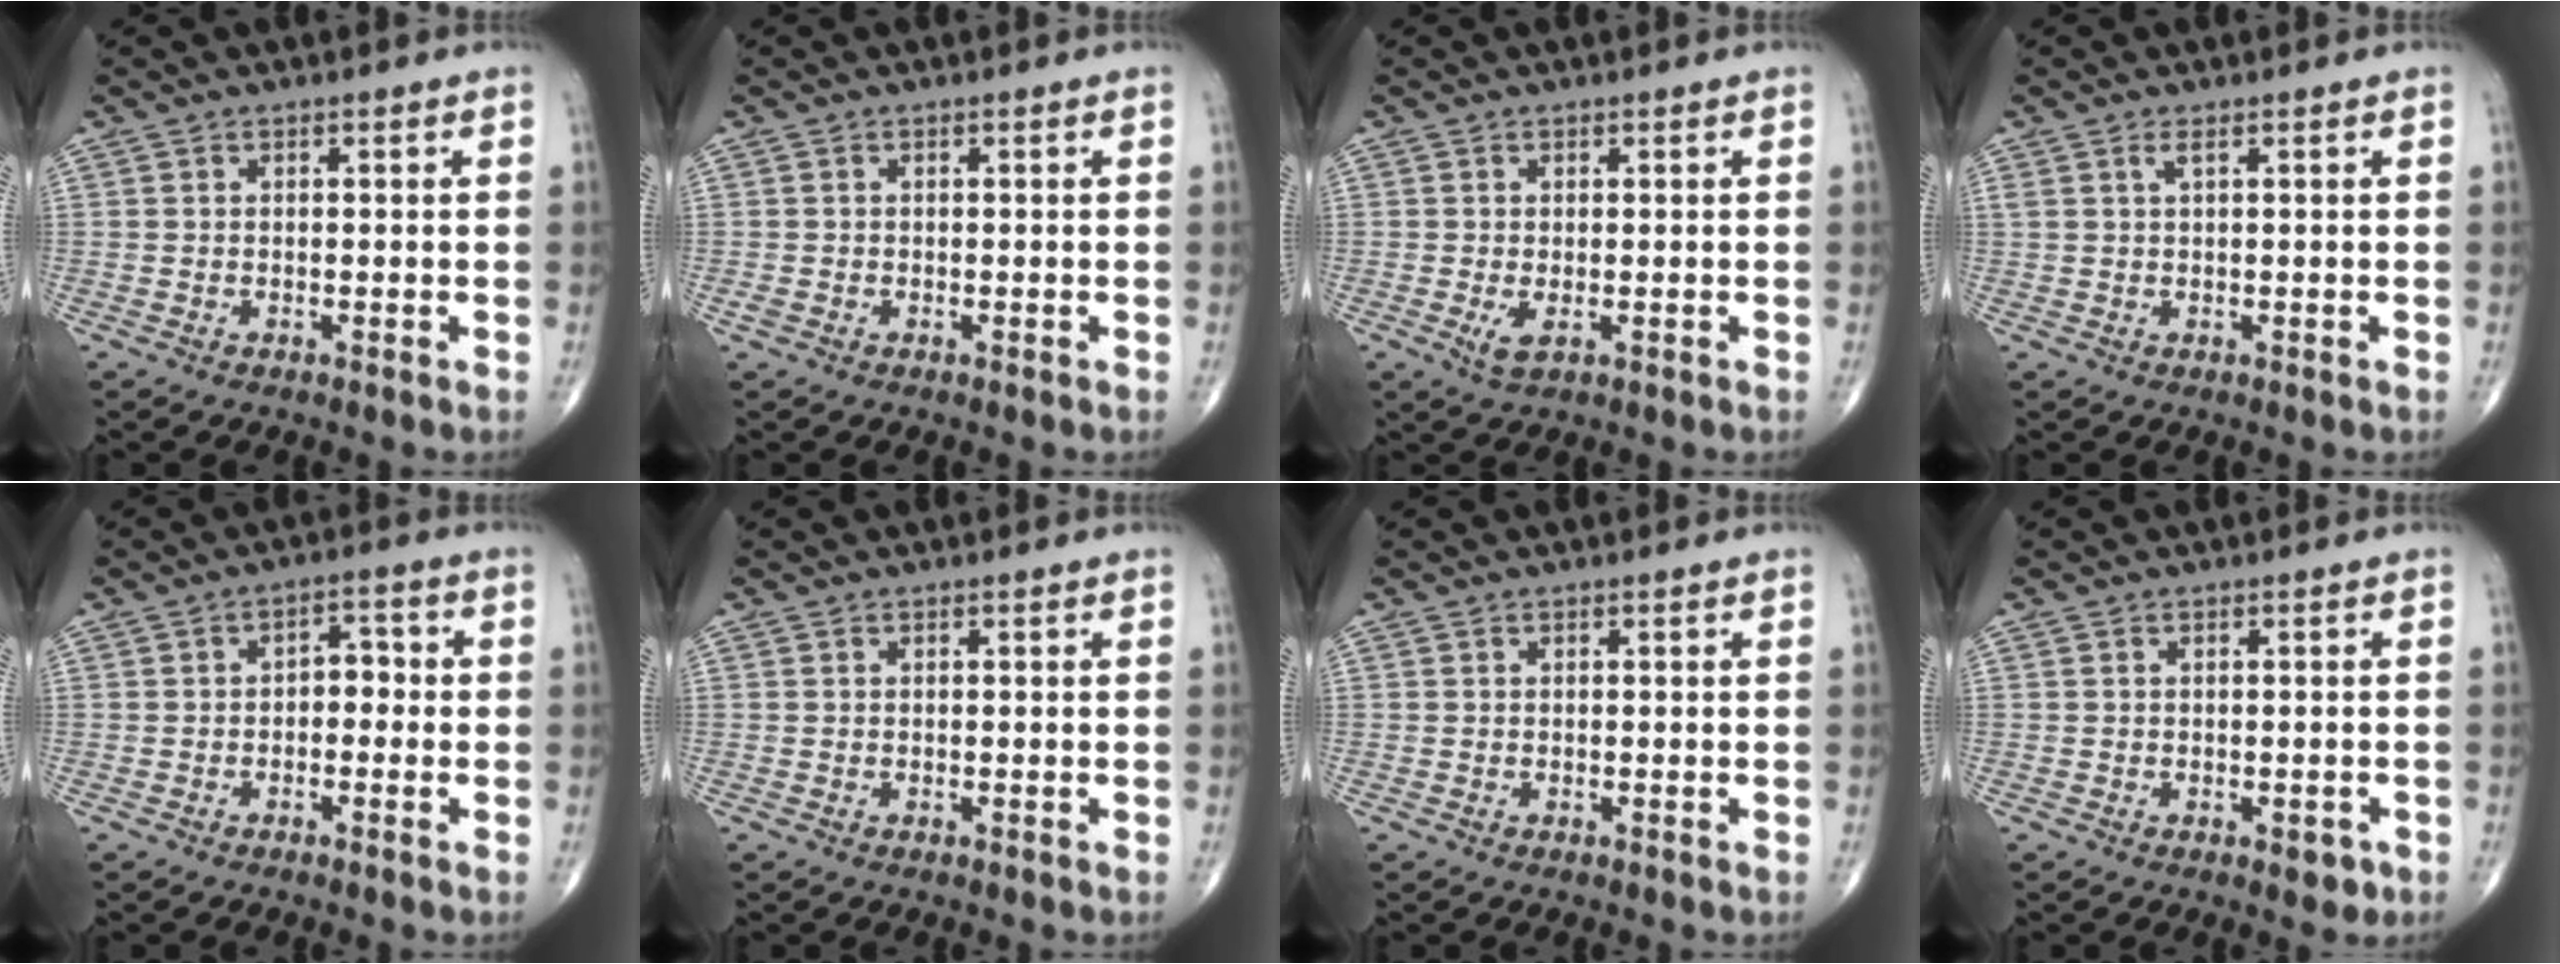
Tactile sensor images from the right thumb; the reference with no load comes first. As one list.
[{"total": 0.6, "force": [-0.2, 0.5, 0.3], "torque": [-0.009, -0.001, -0.005]}, {"total": 2.3, "force": [-0.5, 1.0, 2.0], "torque": [-0.042, -0.007, -0.004]}, {"total": 1.1, "force": [0.6, 0.2, 0.9], "torque": [-0.025, 0.005, 0.014]}, {"total": 3.7, "force": [-0.6, 2.4, 2.7], "torque": [-0.017, 0.019, -0.020]}, {"total": 0.0}, {"total": 0.0}, {"total": 2.3, "force": [-1.0, 1.2, 1.7], "torque": [-0.011, 0.000, -0.009]}]